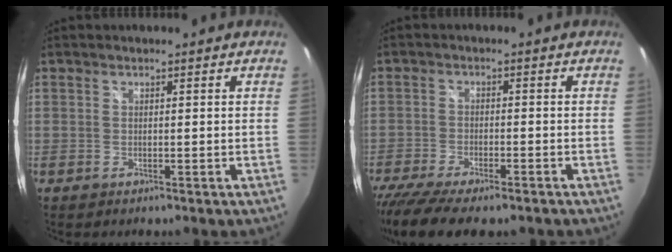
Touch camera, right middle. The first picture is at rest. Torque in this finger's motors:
{"motor_torque": [1.16, -0.98, 0.27, 0.09]}